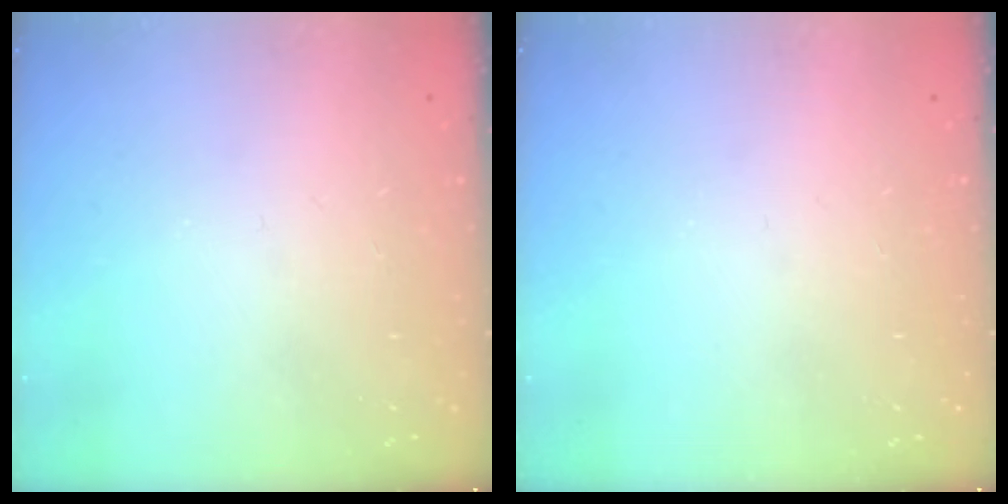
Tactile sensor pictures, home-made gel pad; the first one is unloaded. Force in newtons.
{"total": 0.0}